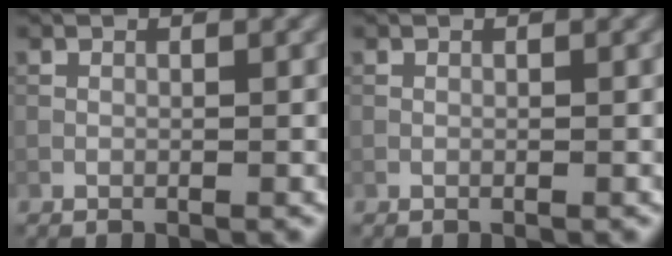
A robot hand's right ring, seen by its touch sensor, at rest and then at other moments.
{"total": 0.0}